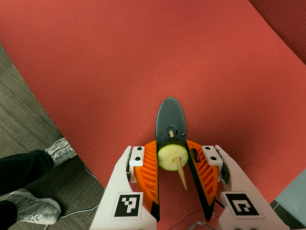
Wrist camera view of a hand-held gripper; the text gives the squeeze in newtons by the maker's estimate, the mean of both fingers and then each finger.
{"total": 7.5, "left": 8.1, "right": 6.8}